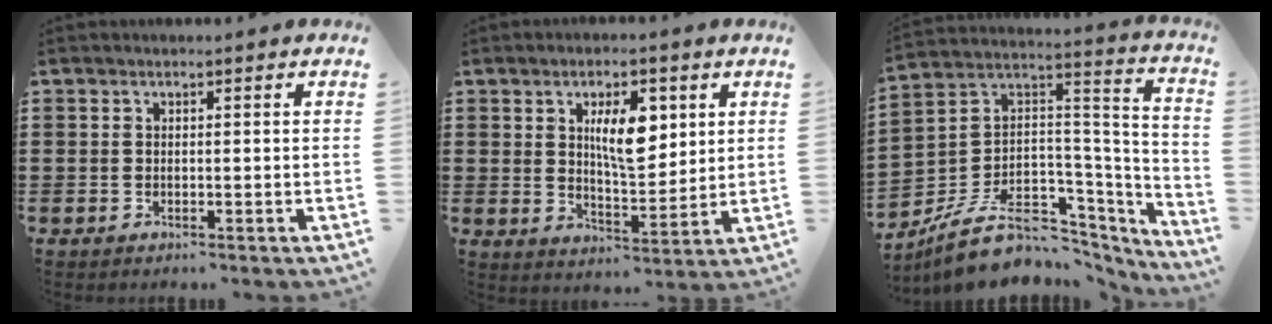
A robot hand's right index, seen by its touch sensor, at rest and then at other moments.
{"total": 8.1, "force": [2.6, 3.3, 6.9], "torque": [-0.111, -0.003, 0.038]}
{"total": 11.1, "force": [-5.8, 7.4, 6.0], "torque": [-0.125, 0.013, -0.092]}